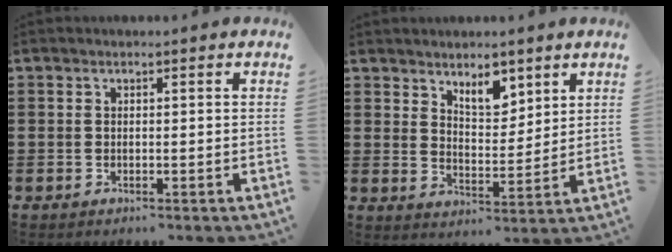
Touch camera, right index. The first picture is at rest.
{"total": 5.4, "force": [4.1, 2.6, 2.4], "torque": [-0.044, -0.006, 0.073]}